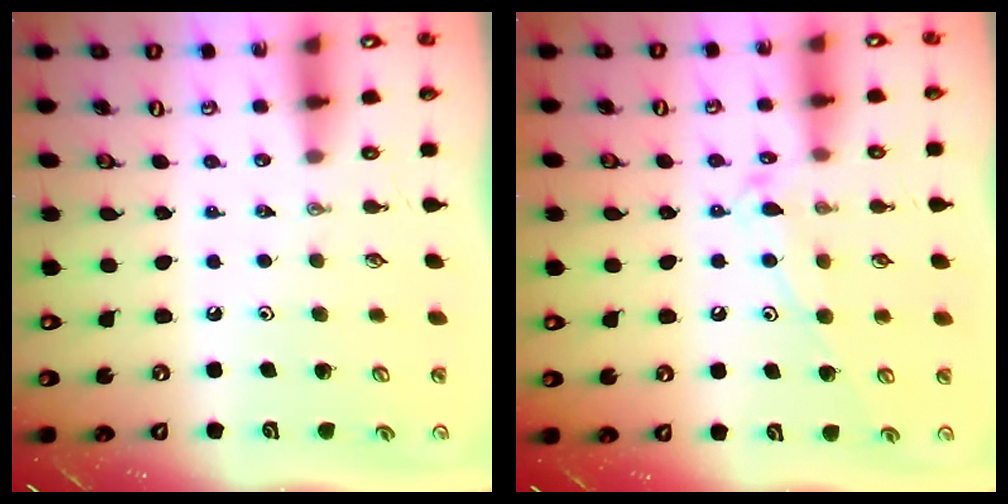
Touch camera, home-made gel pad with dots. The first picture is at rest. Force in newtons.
{"total": 10.3, "press": 10.3, "slide": 0.6}